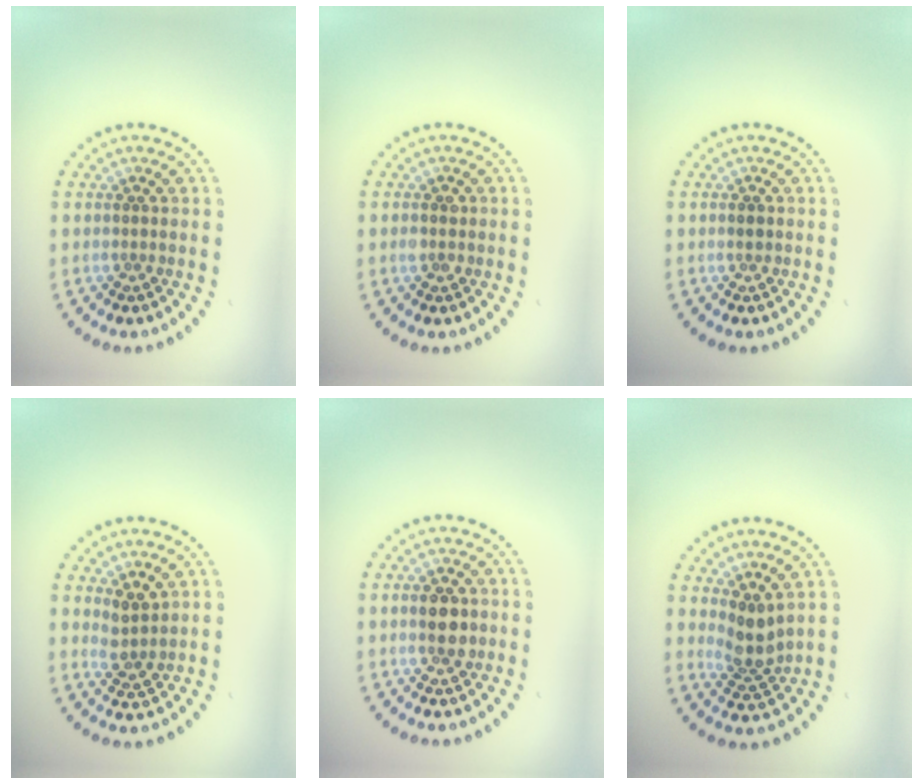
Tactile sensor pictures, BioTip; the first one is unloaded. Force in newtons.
{"total": 1.2, "press": 1.2, "slide": 0.3}
{"total": 0.8, "press": 0.8, "slide": 0.1}
{"total": 2.1, "press": 1.7, "slide": 1.1}
{"total": 2.5, "press": 2.5, "slide": 0.2}
{"total": 2.6, "press": 2.1, "slide": 1.6}